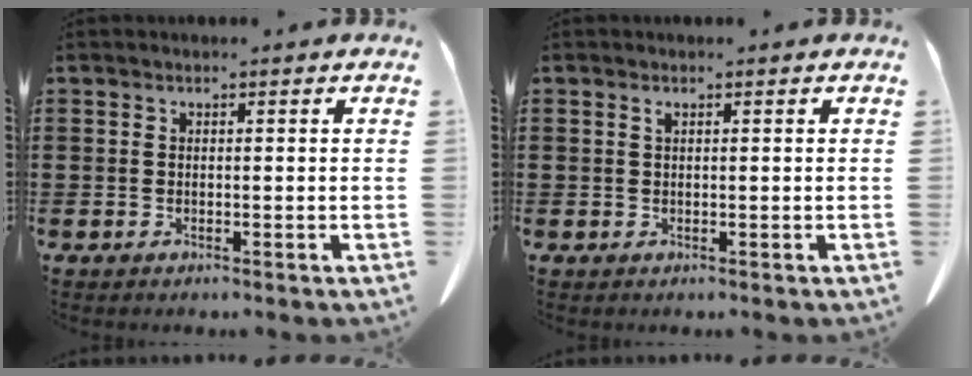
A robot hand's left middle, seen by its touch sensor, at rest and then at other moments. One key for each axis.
{"total": 0.7, "fx": 0.4, "fy": 0.1, "fz": 0.6, "tx": -0.014, "ty": -0.002, "tz": 0.009}